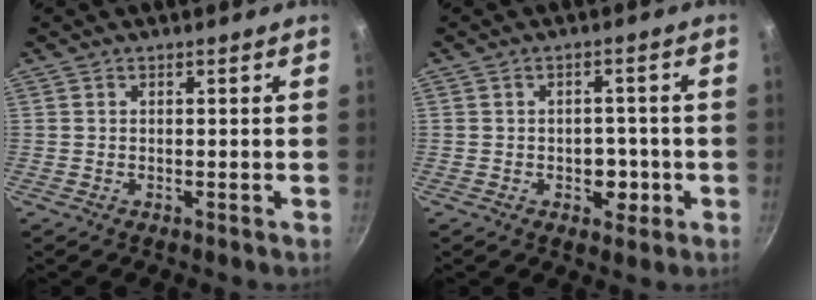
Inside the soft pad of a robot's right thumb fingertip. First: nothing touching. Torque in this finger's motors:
{"motor_torque": [1.23, 0.99, 0.52, -0.35, 0.01]}